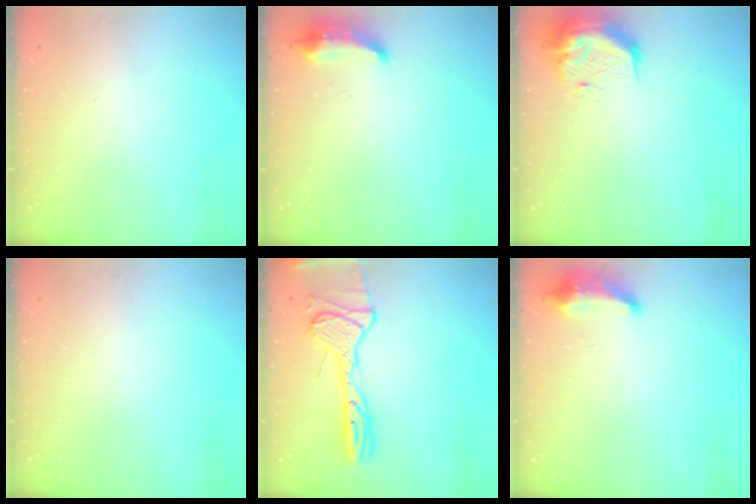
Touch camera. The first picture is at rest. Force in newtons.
{"total": 8.3, "press": 8.1, "slide": 1.5}
{"total": 11.7, "press": 11.7, "slide": 1.3}
{"total": 0.0}
{"total": 16.8, "press": 16.1, "slide": 4.6}
{"total": 8.3, "press": 8.1, "slide": 1.8}